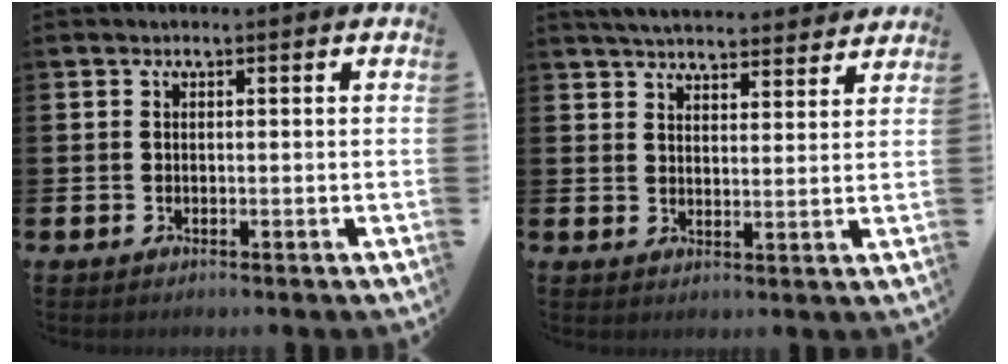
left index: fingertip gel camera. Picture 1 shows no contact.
{"total": 4.7, "force": [4.6, 0.6, 0.6], "torque": [-0.025, -0.029, 0.081]}